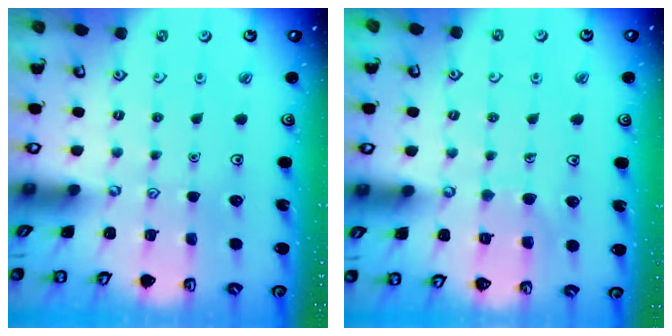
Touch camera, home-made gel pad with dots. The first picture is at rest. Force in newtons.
{"total": 6.6, "press": 6.6, "slide": 0.5}